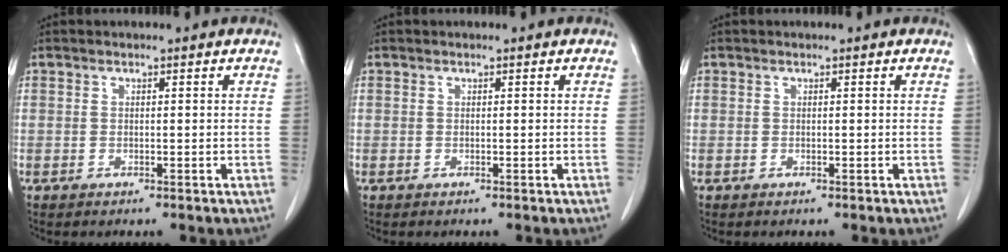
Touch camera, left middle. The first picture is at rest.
{"total": 0.0}
{"total": 0.0}